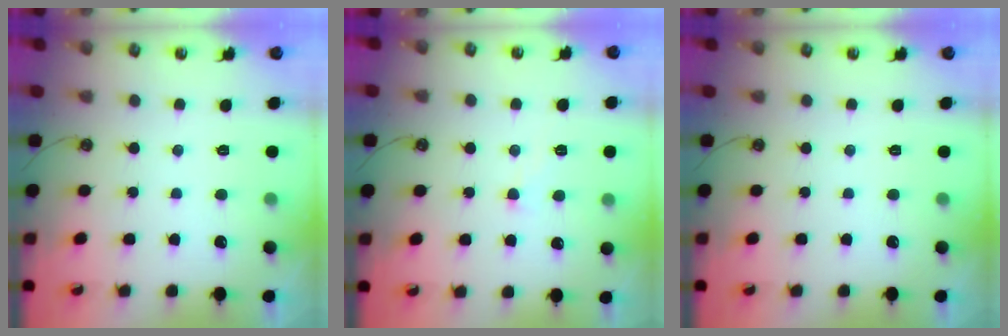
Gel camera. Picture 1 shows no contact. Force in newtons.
{"total": 2.2, "press": 2.2, "slide": 0.4}
{"total": 0.0}